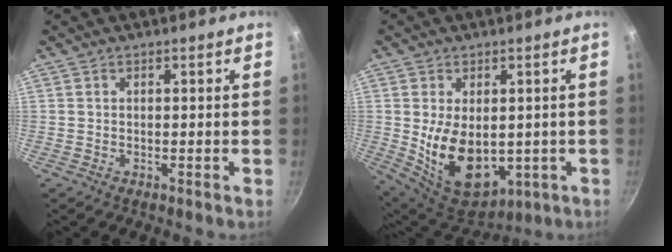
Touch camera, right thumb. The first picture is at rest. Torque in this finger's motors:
{"motor_torque": [-0.32, 1.64, 0.86, 0.78, 0.20]}